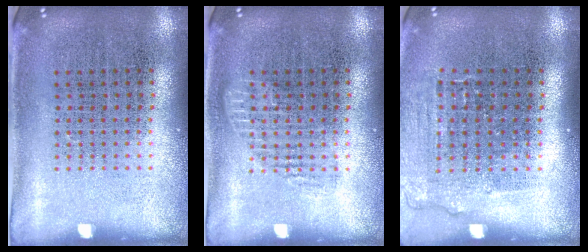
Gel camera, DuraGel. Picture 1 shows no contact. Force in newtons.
{"total": 1.3, "press": 1.2, "slide": 0.4}
{"total": 1.1, "press": 1.0, "slide": 0.4}